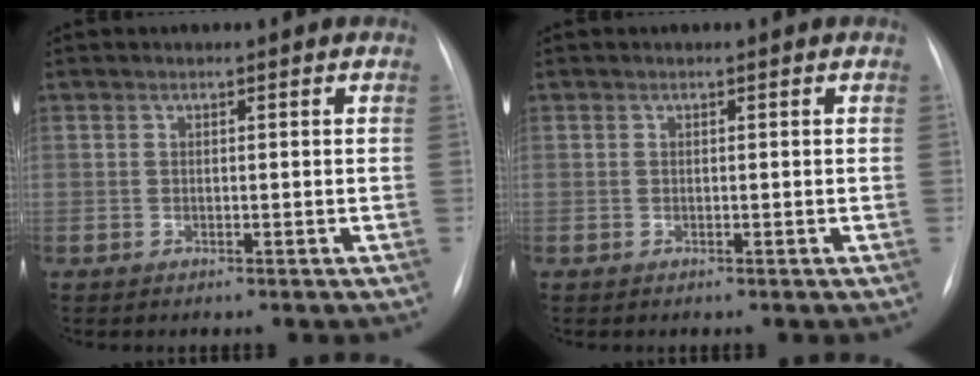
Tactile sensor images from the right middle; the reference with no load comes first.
{"total": 0.0}